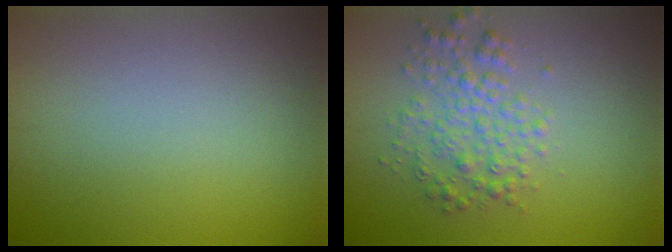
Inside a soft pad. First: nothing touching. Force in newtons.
{"total": 3.2, "press": 3.2, "slide": 0.0}